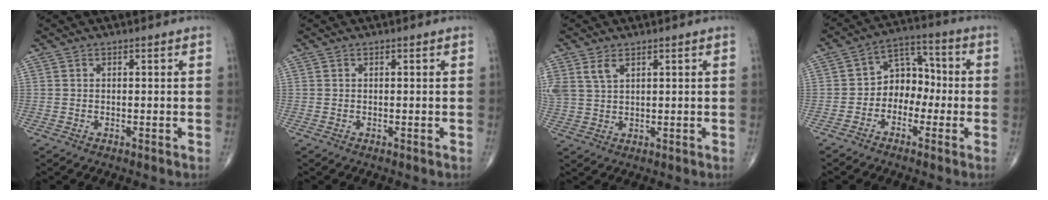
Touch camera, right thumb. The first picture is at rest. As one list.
[{"total": 0.0}, {"total": 4.8, "force": [2.6, 2.6, 3.0], "torque": [-0.067, -0.001, 0.063]}, {"total": 7.9, "force": [-1.9, 6.0, 4.7], "torque": [-0.035, 0.043, -0.049]}]